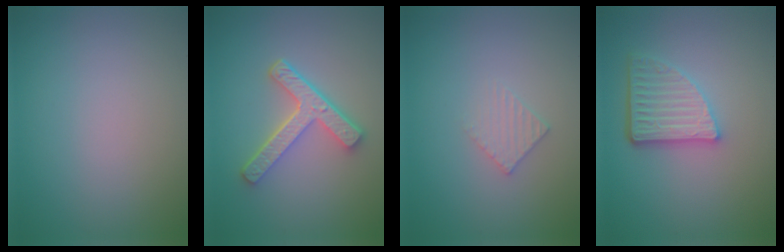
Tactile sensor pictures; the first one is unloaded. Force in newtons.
{"total": 4.8, "press": 3.7, "slide": 3.2}
{"total": 1.4, "press": 1.4, "slide": 0.2}
{"total": 4.6, "press": 3.5, "slide": 3.0}